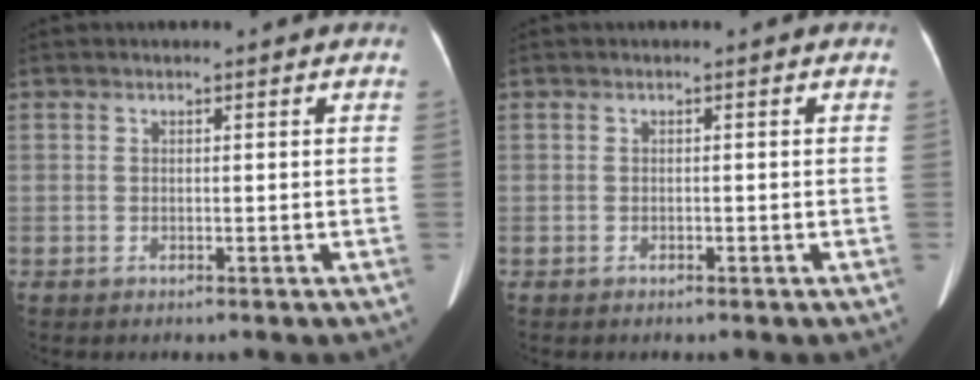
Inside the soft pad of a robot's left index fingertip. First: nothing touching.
{"total": 0.0}